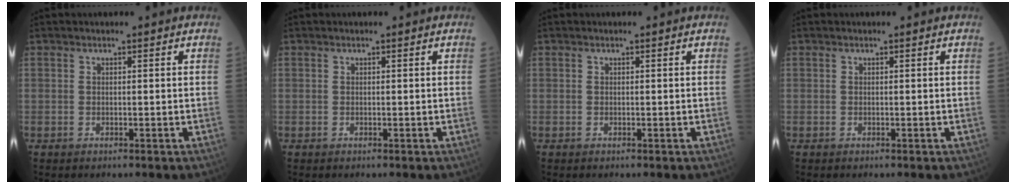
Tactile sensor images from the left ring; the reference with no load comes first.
{"total": 0.0}
{"total": 0.0}
{"total": 0.0}